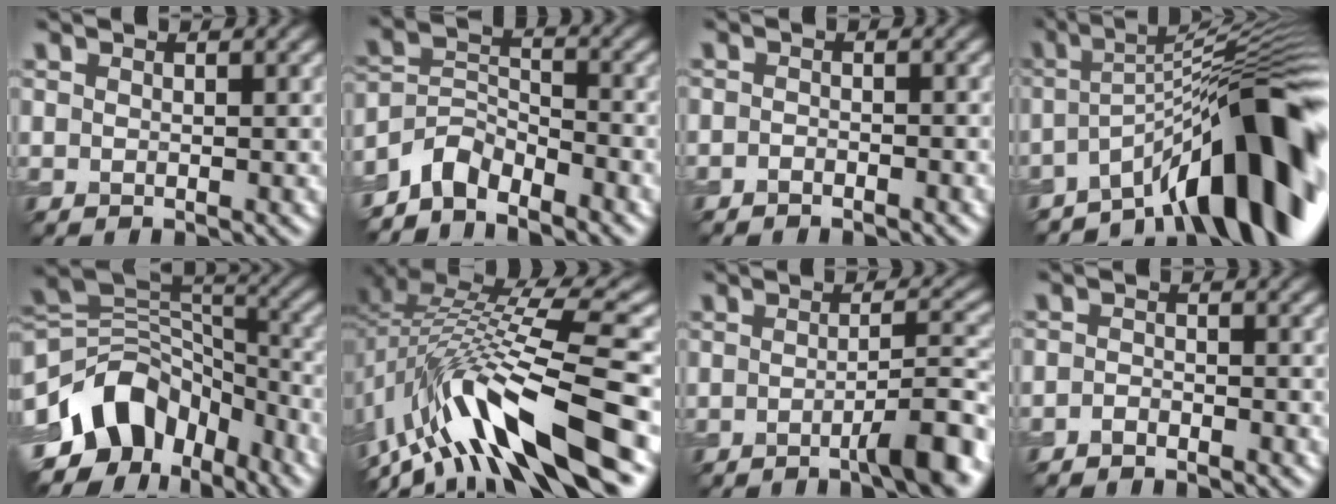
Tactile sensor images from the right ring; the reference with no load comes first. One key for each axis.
{"total": 4.4, "fx": -3.8, "fy": 1.7, "fz": 1.3, "tx": -0.017, "ty": 0.002, "tz": -0.084}
{"total": 1.0, "fx": -0.9, "fy": 0.2, "fz": 0.4, "tx": -0.005, "ty": 0.000, "tz": -0.017}
{"total": 11.9, "fx": -6.3, "fy": 2.9, "fz": 9.7, "tx": -0.117, "ty": 0.021, "tz": -0.110}
{"total": 11.3, "fx": -4.7, "fy": 7.9, "fz": 6.6, "tx": -0.116, "ty": 0.010, "tz": -0.087}
{"total": 13.6, "fx": -5.5, "fy": 3.8, "fz": 11.8, "tx": -0.215, "ty": 0.025, "tz": -0.083}
{"total": 5.0, "fx": -2.2, "fy": 0.9, "fz": 4.4, "tx": -0.054, "ty": 0.011, "tz": -0.042}
{"total": 1.4, "fx": -1.2, "fy": 0.4, "fz": 0.5, "tx": -0.008, "ty": 0.002, "tz": -0.026}